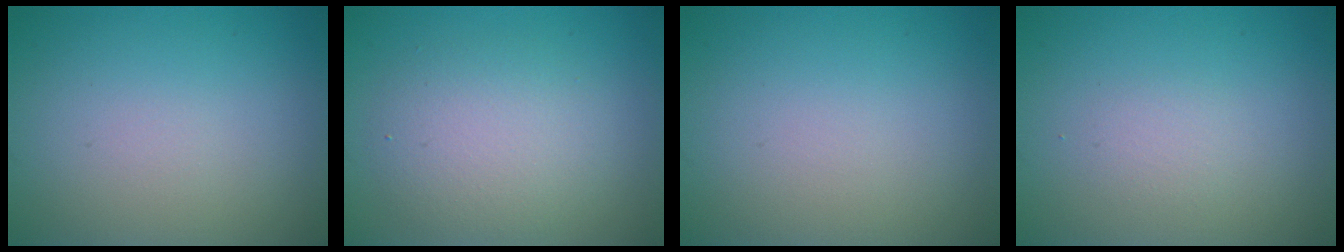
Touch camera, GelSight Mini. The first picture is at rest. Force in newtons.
{"total": 2.6, "press": 2.6, "slide": 0.3}
{"total": 0.0}
{"total": 1.1, "press": 1.1, "slide": 0.1}